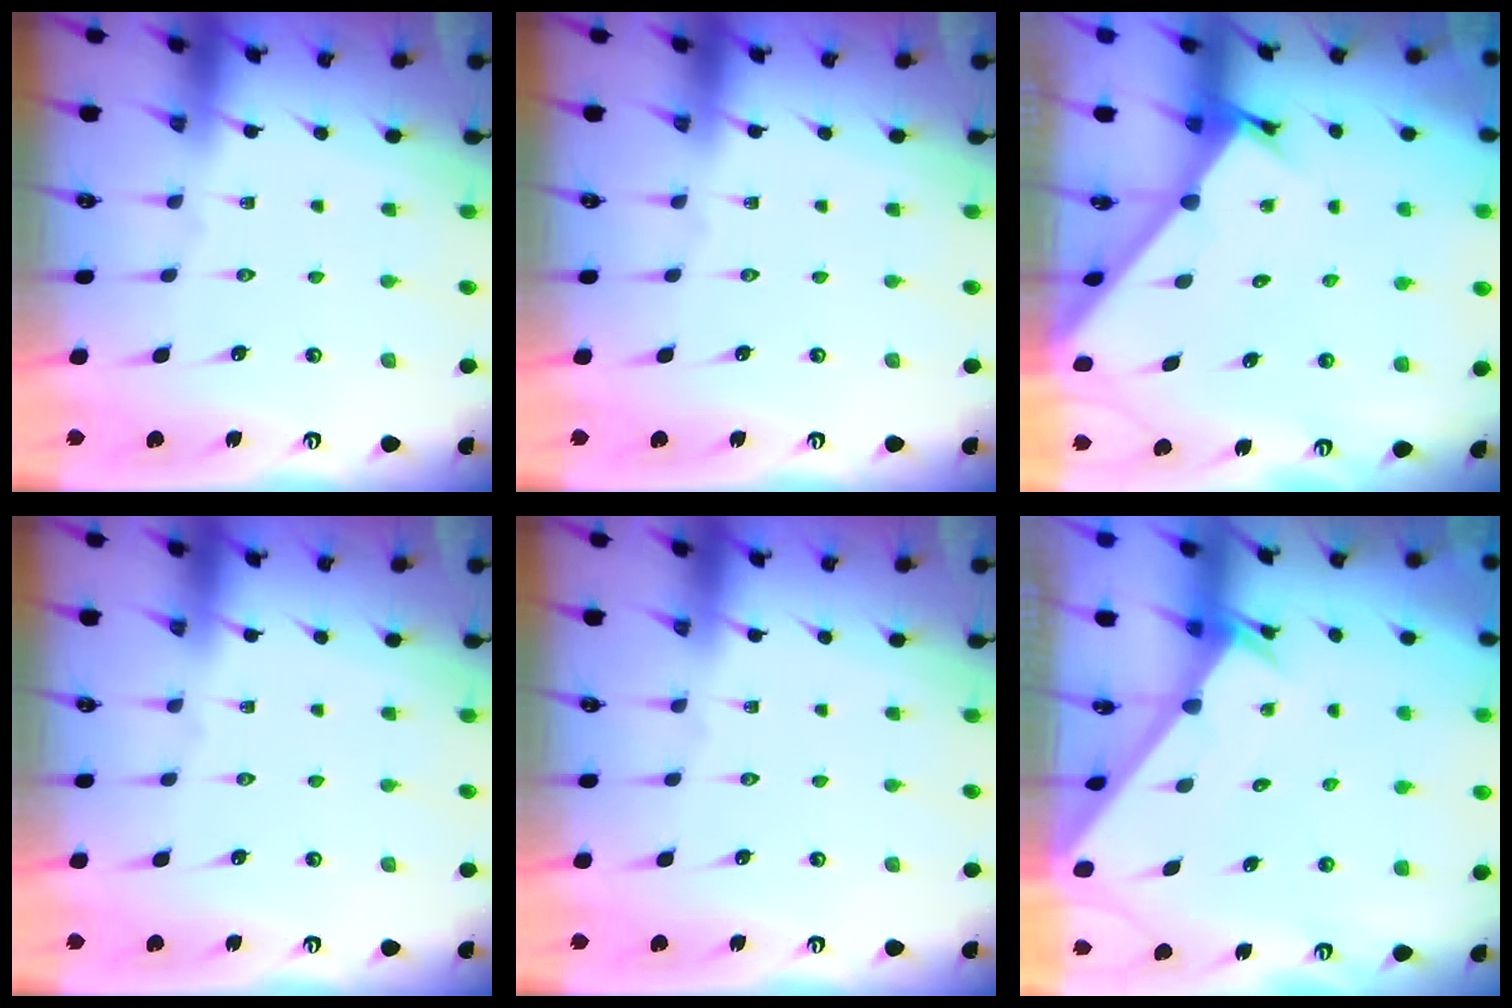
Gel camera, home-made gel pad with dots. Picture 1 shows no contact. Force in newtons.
{"total": 0.0}
{"total": 2.9, "press": 2.9, "slide": 0.2}
{"total": 0.0}
{"total": 0.0}
{"total": 1.6, "press": 1.6, "slide": 0.1}